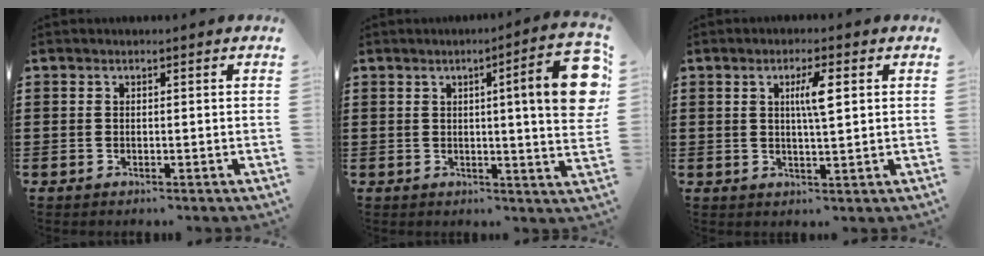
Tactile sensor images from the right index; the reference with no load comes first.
{"total": 11.4, "force": [2.8, 1.0, 11.0], "torque": [-0.163, -0.011, 0.041]}
{"total": 4.3, "force": [1.1, 0.6, 4.1], "torque": [-0.083, 0.007, 0.015]}